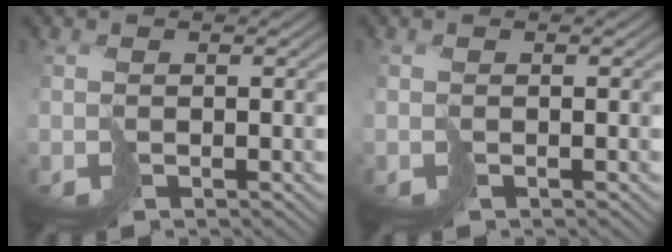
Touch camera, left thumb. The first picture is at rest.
{"total": 0.0}